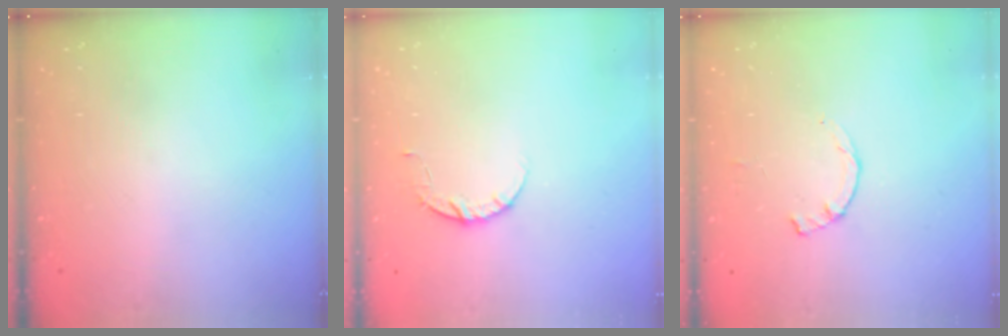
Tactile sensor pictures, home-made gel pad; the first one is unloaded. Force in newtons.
{"total": 4.5, "press": 4.5, "slide": 0.5}
{"total": 1.2, "press": 1.2, "slide": 0.3}